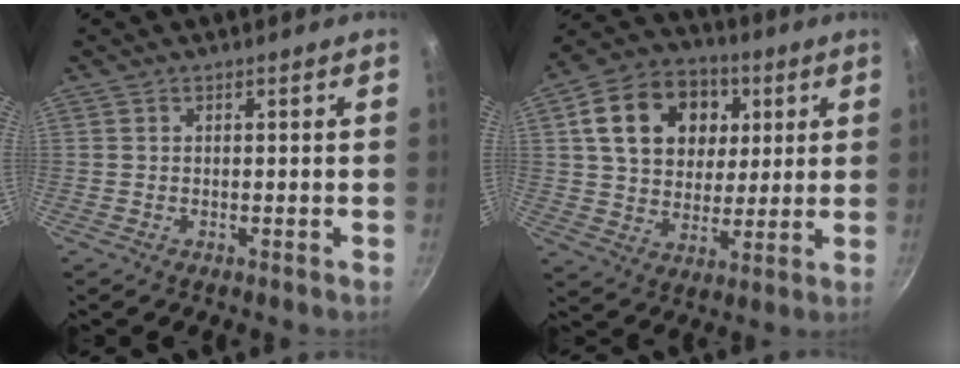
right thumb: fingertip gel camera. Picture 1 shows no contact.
{"total": 18.0, "force": [5.2, 13.9, 10.3], "torque": [-0.152, 0.007, 0.081]}